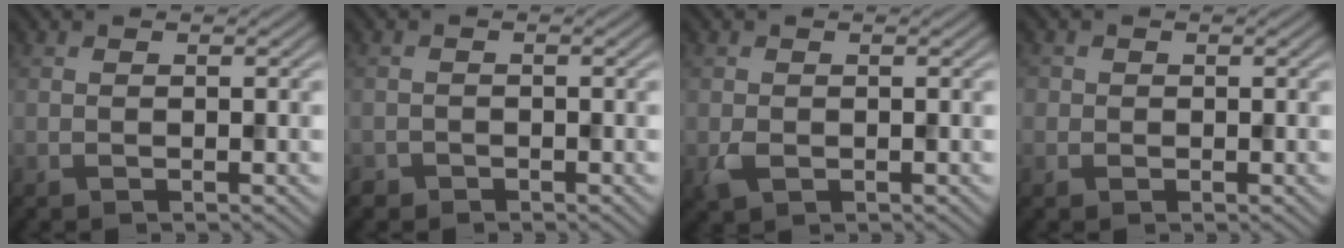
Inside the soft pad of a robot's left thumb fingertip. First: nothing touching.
{"total": 1.1, "force": [-0.8, 0.7, -0.1], "torque": [0.006, -0.001, -0.019]}
{"total": 1.7, "force": [-0.3, 1.3, 1.1], "torque": [-0.027, -0.006, -0.005]}
{"total": 1.2, "force": [0.1, 1.2, 0.1], "torque": [0.005, -0.002, -0.002]}